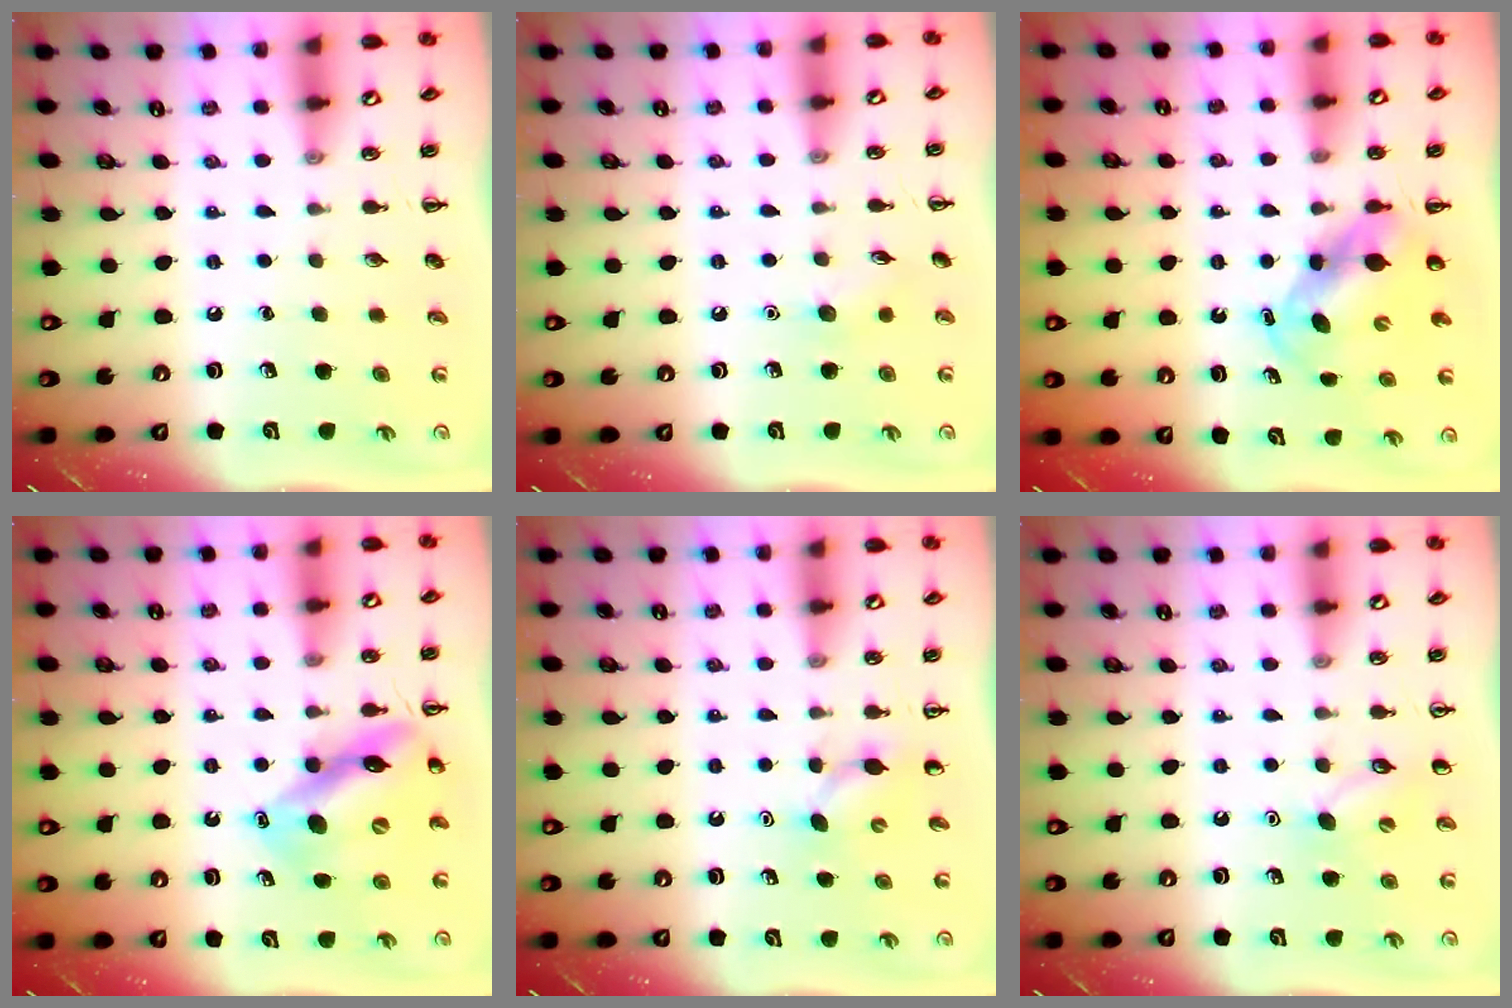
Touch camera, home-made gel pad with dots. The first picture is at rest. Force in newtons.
{"total": 6.5, "press": 6.2, "slide": 1.8}
{"total": 5.6, "press": 5.5, "slide": 0.9}
{"total": 12.4, "press": 12.0, "slide": 3.3}
{"total": 3.8, "press": 3.6, "slide": 1.3}
{"total": 6.0, "press": 5.8, "slide": 1.5}